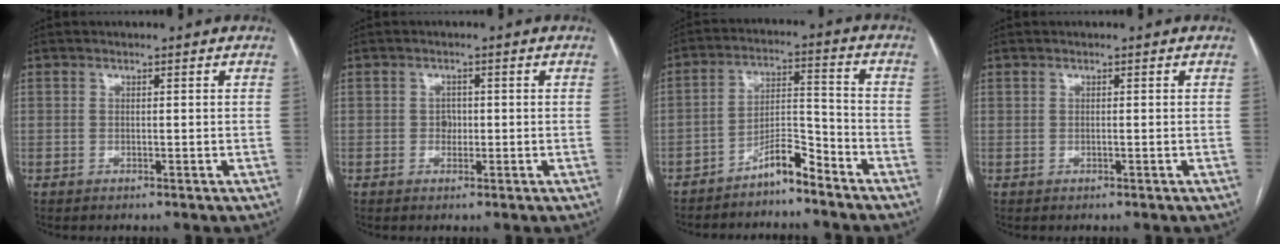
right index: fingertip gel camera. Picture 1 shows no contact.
{"total": 1.6, "force": [-0.1, 1.3, 0.9], "torque": [-0.011, 0.004, -0.001]}
{"total": 6.2, "force": [-5.2, 1.0, 3.3], "torque": [-0.056, 0.014, -0.094]}
{"total": 0.0}